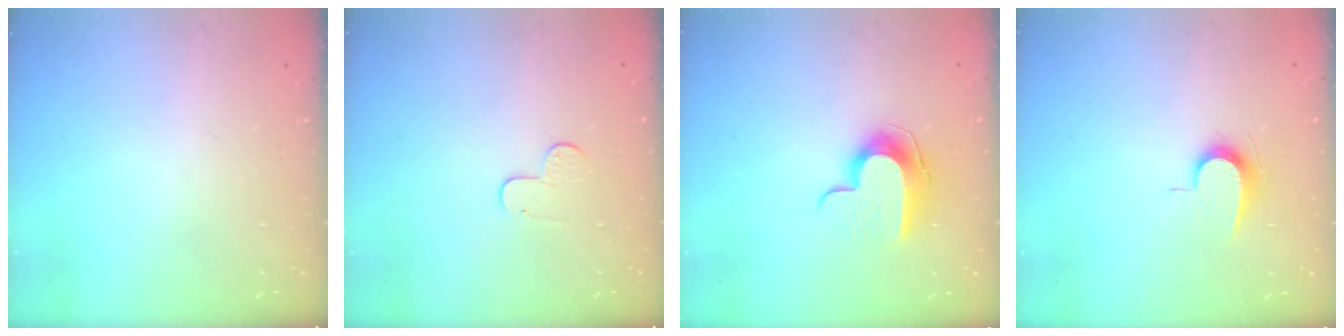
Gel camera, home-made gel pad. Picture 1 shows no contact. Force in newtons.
{"total": 5.5, "press": 5.5, "slide": 0.5}
{"total": 10.6, "press": 10.5, "slide": 0.8}
{"total": 6.5, "press": 6.4, "slide": 0.6}